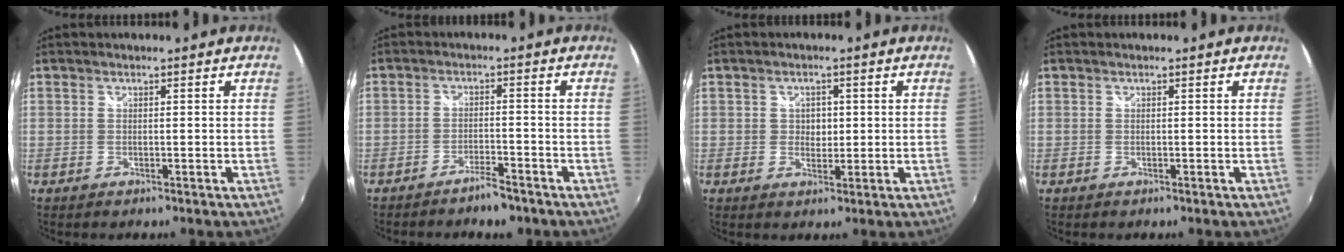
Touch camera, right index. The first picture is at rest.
{"total": 3.9, "force": [-3.4, 1.0, 1.7], "torque": [-0.045, 0.000, -0.052]}
{"total": 2.6, "force": [0.1, 2.3, 1.2], "torque": [-0.017, 0.003, 0.001]}
{"total": 0.0}